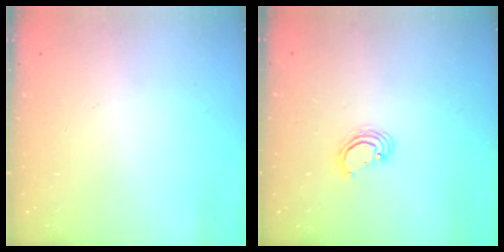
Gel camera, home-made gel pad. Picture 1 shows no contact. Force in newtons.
{"total": 3.6, "press": 3.6, "slide": 0.4}